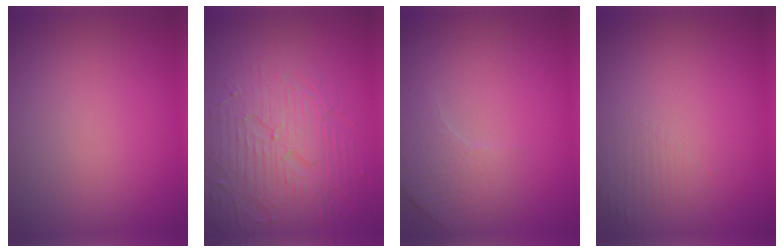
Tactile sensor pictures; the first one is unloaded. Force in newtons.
{"total": 6.2, "press": 5.2, "slide": 3.4}
{"total": 2.8, "press": 2.7, "slide": 0.8}
{"total": 1.3, "press": 0.1, "slide": 1.3}